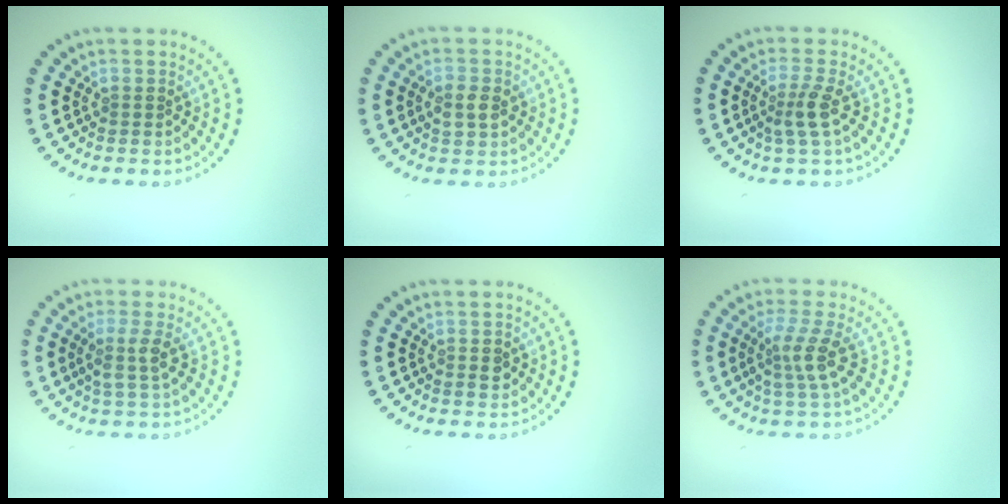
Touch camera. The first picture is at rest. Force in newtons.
{"total": 2.2, "press": 2.2, "slide": 0.1}
{"total": 2.3, "press": 1.8, "slide": 1.5}
{"total": 2.2, "press": 1.8, "slide": 1.2}
{"total": 1.2, "press": 1.2, "slide": 0.3}
{"total": 2.8, "press": 2.1, "slide": 1.8}